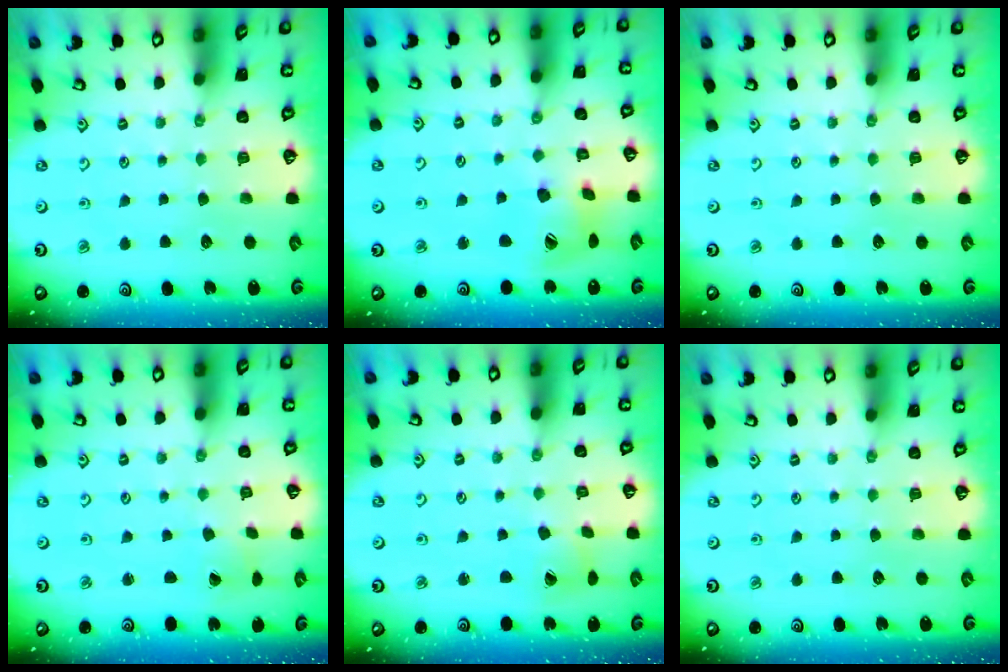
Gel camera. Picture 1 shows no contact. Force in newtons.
{"total": 12.9, "press": 12.9, "slide": 1.0}
{"total": 0.0}
{"total": 2.1, "press": 2.1, "slide": 0.3}
{"total": 5.9, "press": 5.9, "slide": 0.3}
{"total": 0.0}